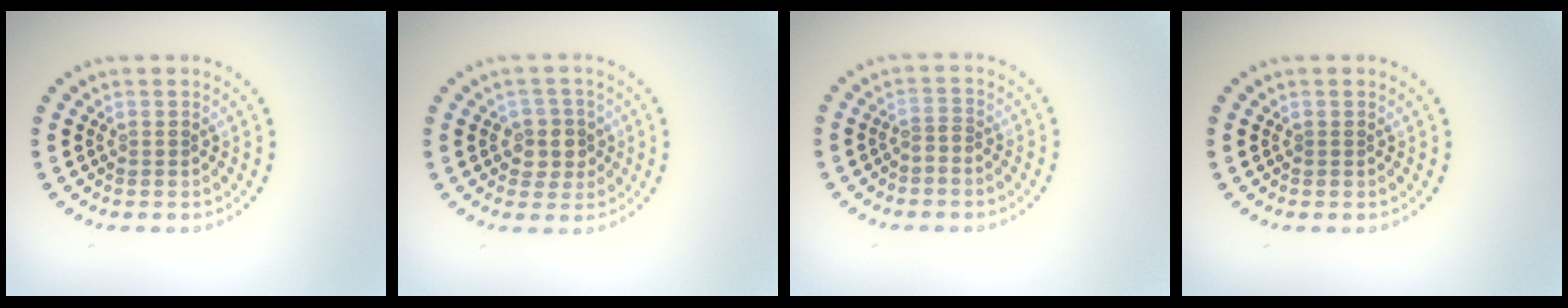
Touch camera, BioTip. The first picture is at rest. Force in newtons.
{"total": 2.6, "press": 2.3, "slide": 1.1}
{"total": 0.7, "press": 0.3, "slide": 0.6}
{"total": 0.0}